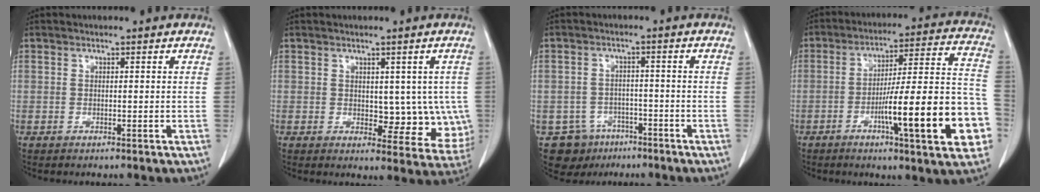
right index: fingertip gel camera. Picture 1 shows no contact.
{"total": 7.6, "force": [0.3, 4.6, 6.1], "torque": [-0.048, -0.001, 0.016]}
{"total": 7.1, "force": [-4.4, 5.6, 0.4], "torque": [-0.005, 0.012, -0.062]}
{"total": 20.2, "force": [-6.8, 2.0, 19.0], "torque": [-0.222, 0.019, -0.091]}